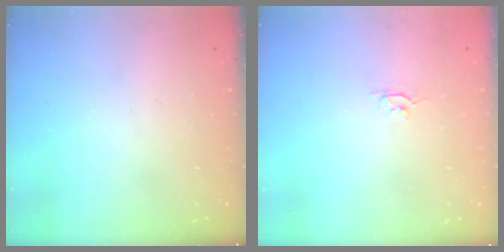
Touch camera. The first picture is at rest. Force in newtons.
{"total": 2.6, "press": 2.6, "slide": 0.3}